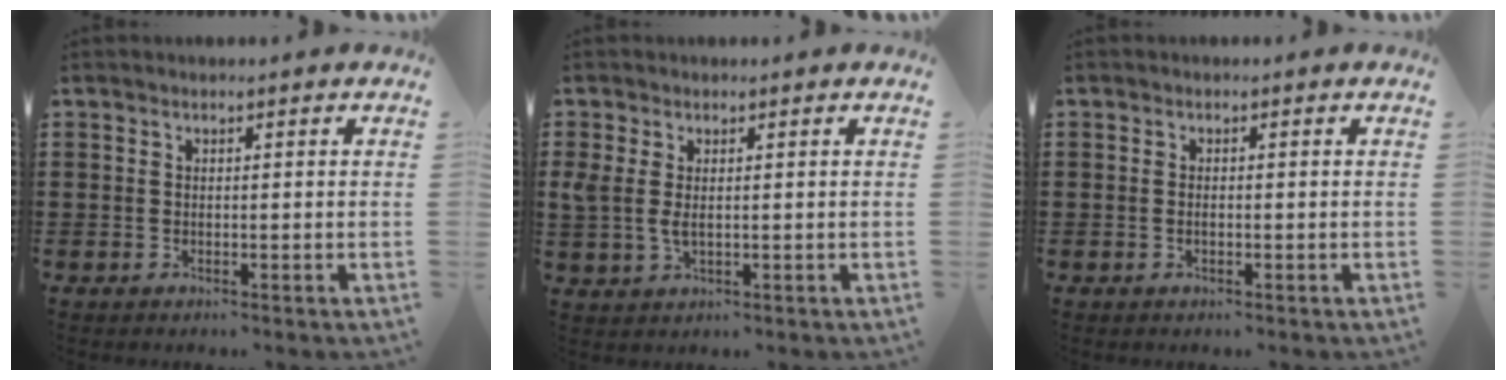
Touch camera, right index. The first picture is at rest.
{"total": 3.1, "force": [0.6, 1.5, 2.6], "torque": [-0.070, 0.000, 0.005]}
{"total": 0.7, "force": [-0.2, 0.3, 0.7], "torque": [-0.015, -0.001, -0.003]}